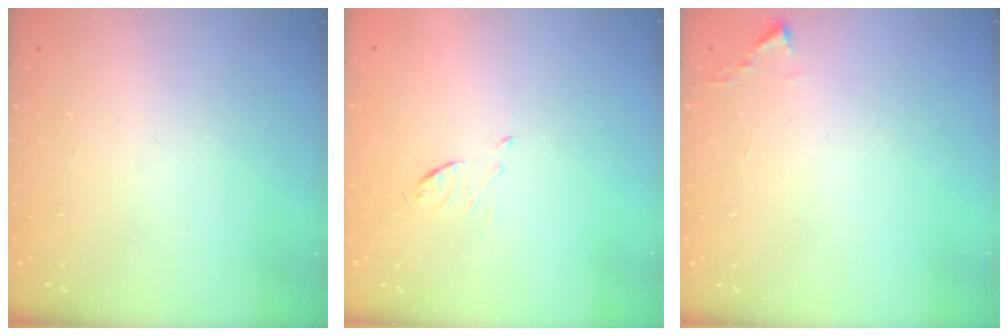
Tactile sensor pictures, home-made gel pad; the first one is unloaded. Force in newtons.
{"total": 5.2, "press": 5.1, "slide": 0.8}
{"total": 2.4, "press": 2.4, "slide": 0.3}